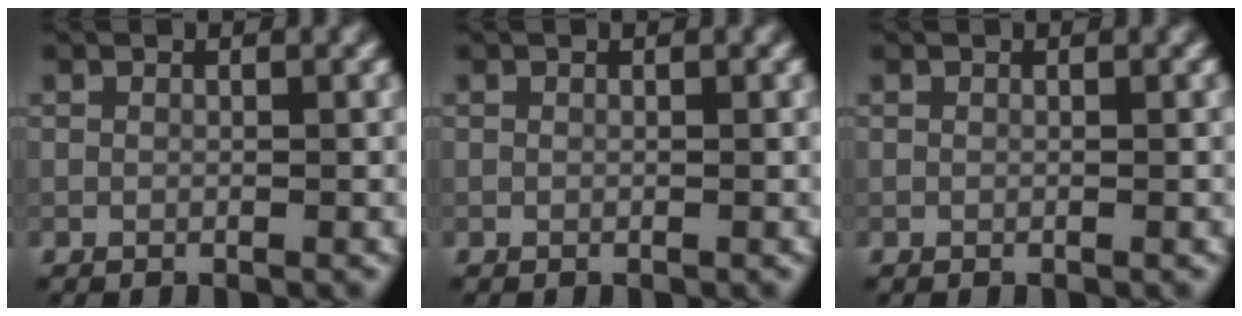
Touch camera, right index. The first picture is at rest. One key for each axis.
{"total": 0.0}
{"total": 0.0}